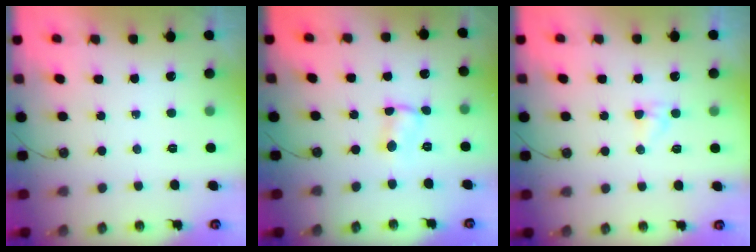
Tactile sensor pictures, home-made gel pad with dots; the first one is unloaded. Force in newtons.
{"total": 1.4, "press": 1.4, "slide": 0.1}
{"total": 2.5, "press": 2.5, "slide": 0.3}